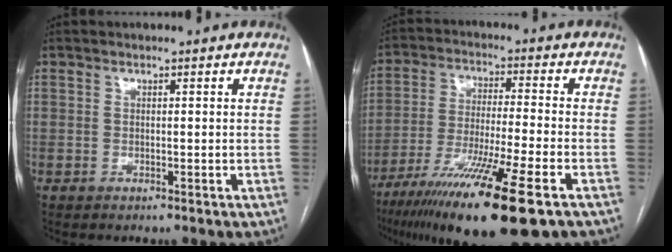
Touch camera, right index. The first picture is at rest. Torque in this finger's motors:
{"motor_torque": [1.11, -1.03, 1.05, 0.21]}